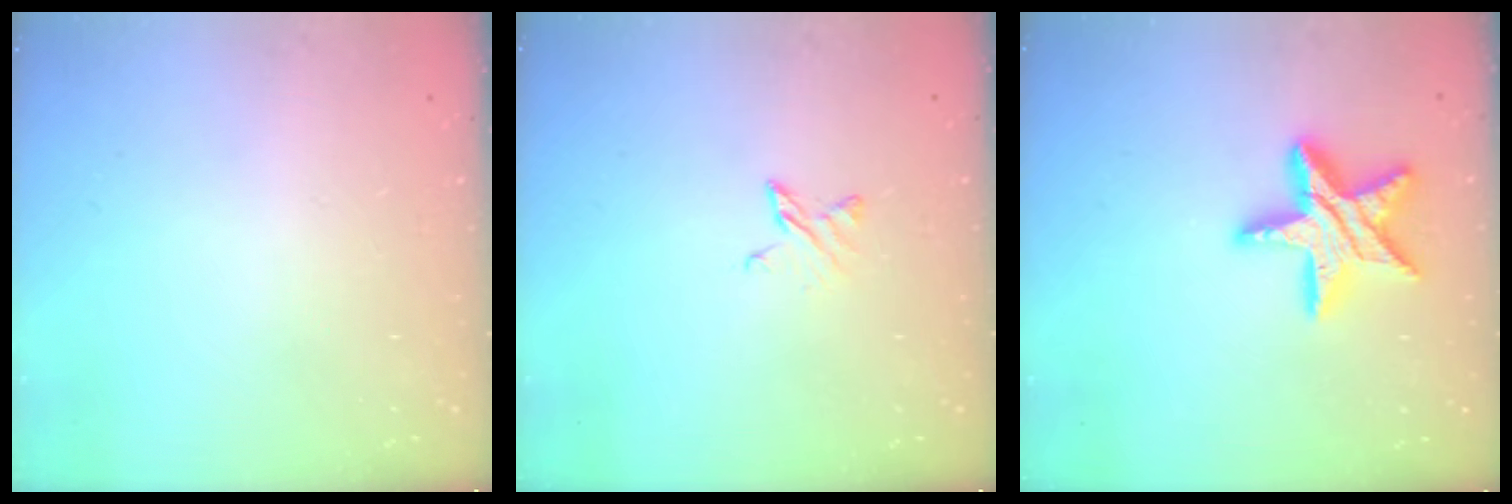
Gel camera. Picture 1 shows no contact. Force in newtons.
{"total": 4.1, "press": 4.1, "slide": 0.4}
{"total": 16.8, "press": 16.8, "slide": 1.1}